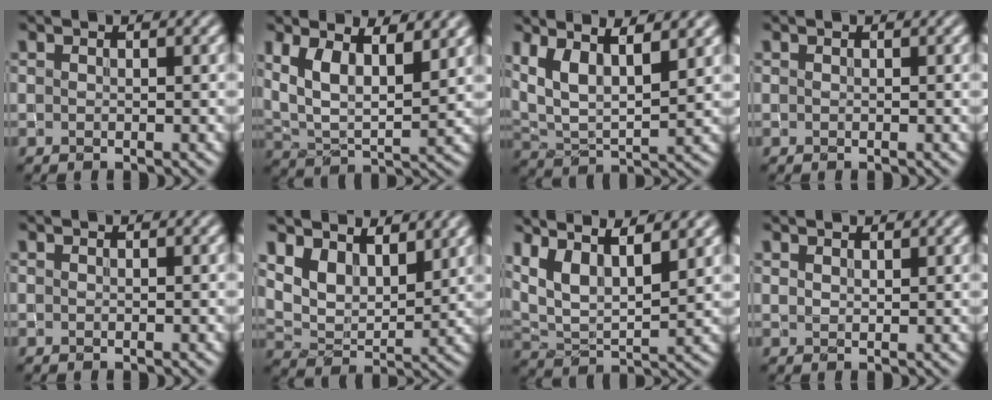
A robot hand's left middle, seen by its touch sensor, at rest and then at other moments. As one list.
[{"total": 7.5, "force": [3.6, 3.3, 5.7], "torque": [-0.106, 0.000, 0.060]}, {"total": 7.6, "force": [4.2, 2.9, 5.6], "torque": [-0.119, 0.017, 0.067]}, {"total": 0.0}, {"total": 0.0}, {"total": 5.8, "force": [4.1, 2.9, 2.8], "torque": [-0.069, -0.011, 0.076]}, {"total": 8.1, "force": [5.0, 2.8, 5.7], "torque": [-0.120, 0.021, 0.079]}, {"total": 1.2, "force": [1.1, 0.3, 0.3], "torque": [-0.008, -0.001, 0.020]}]